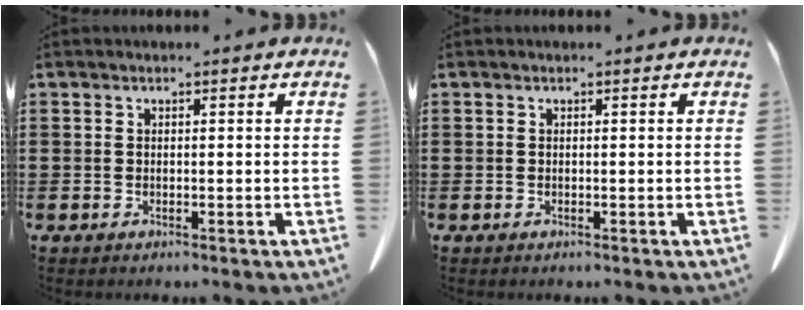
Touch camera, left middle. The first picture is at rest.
{"total": 0.0}